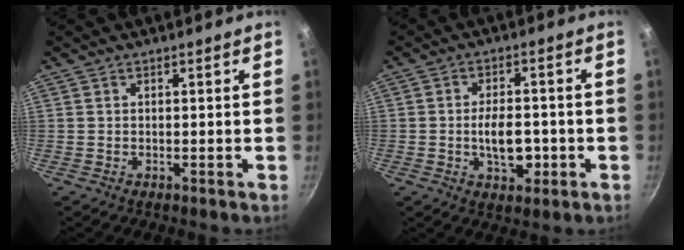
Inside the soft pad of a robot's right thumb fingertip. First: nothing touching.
{"total": 7.8, "force": [-1.7, 4.4, 6.2], "torque": [-0.074, 0.011, -0.024]}